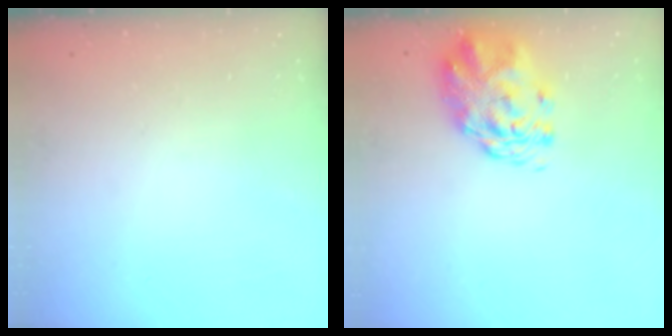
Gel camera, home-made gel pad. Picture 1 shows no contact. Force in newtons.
{"total": 2.9, "press": 2.7, "slide": 1.0}